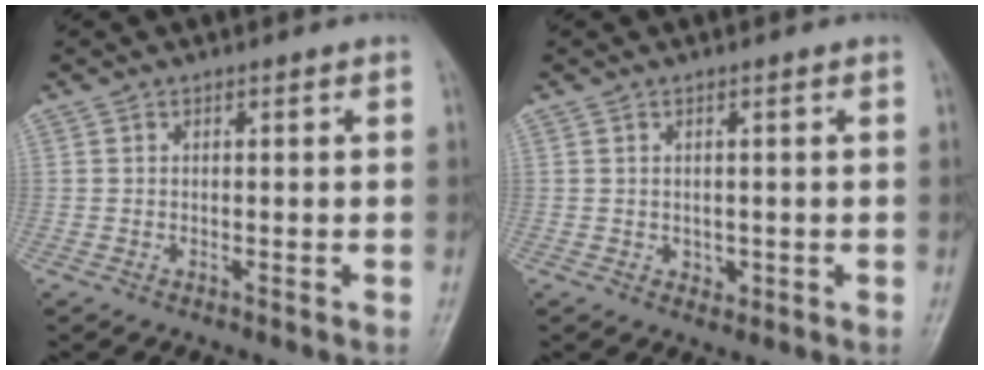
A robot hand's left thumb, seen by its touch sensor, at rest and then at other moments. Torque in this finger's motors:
{"motor_torque": [-0.02, 0.00, 0.02, 0.01, 0.00]}